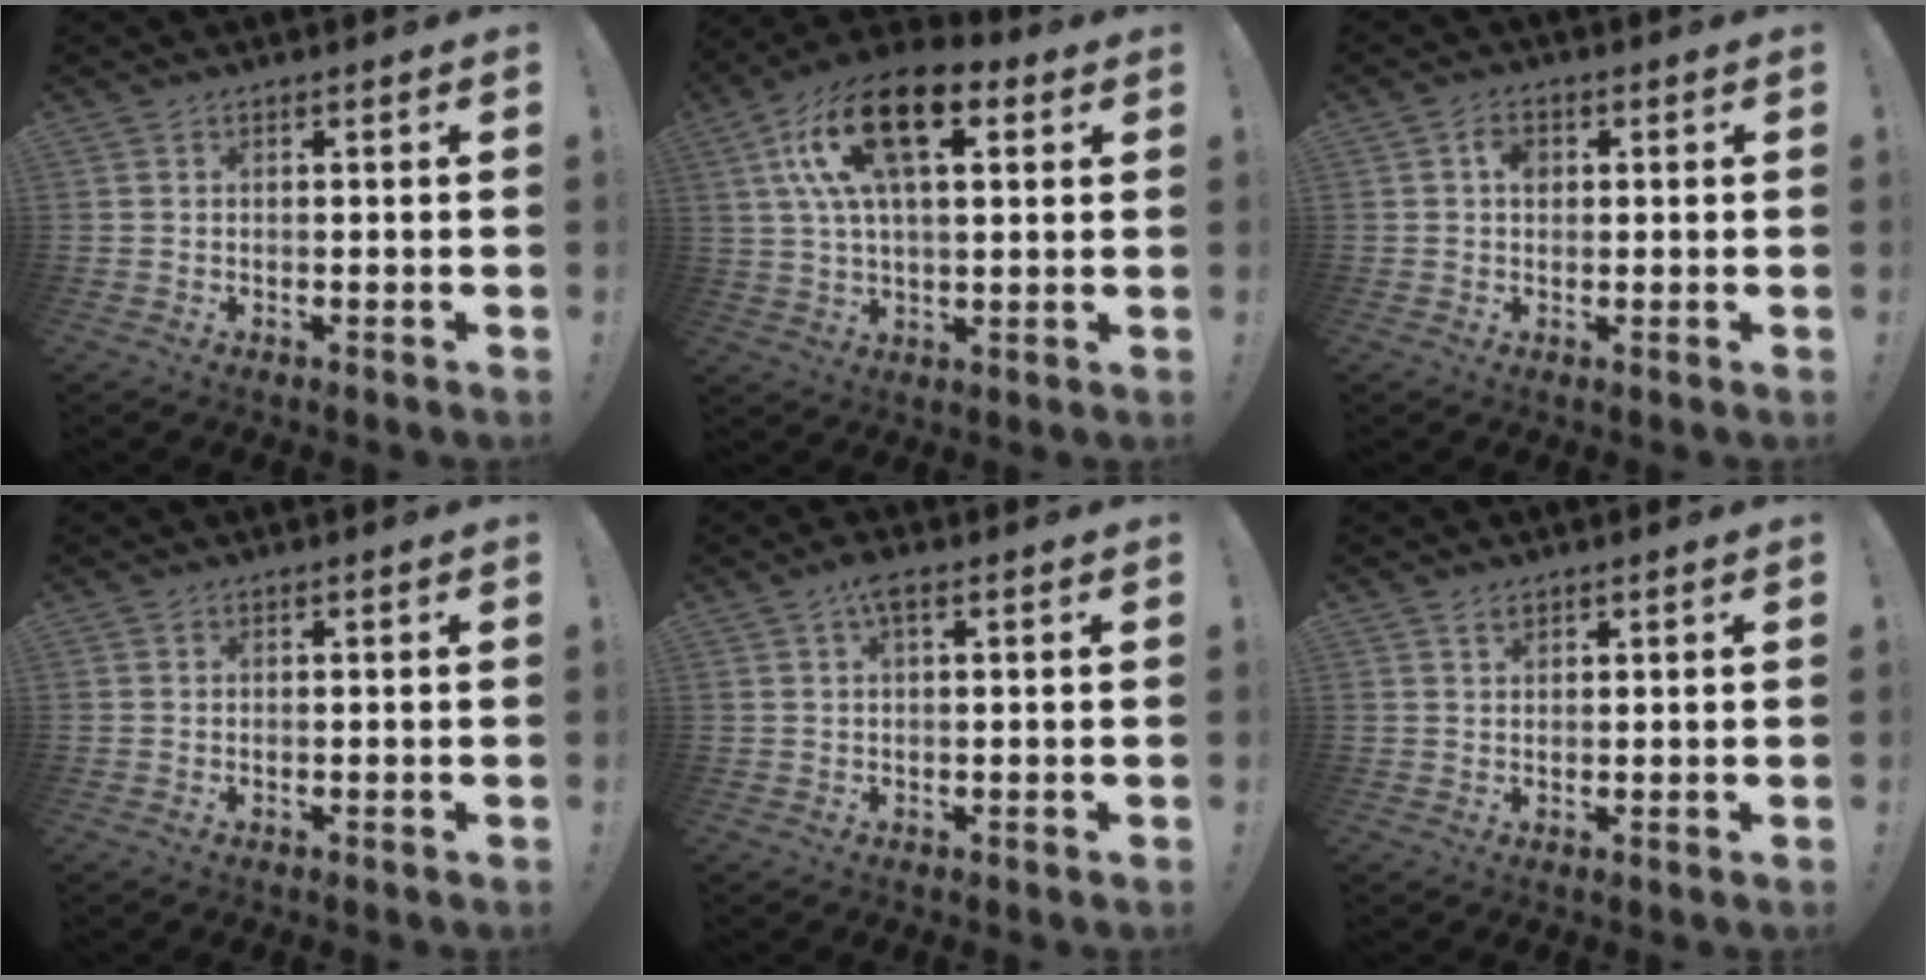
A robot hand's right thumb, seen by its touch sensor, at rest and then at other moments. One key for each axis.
{"total": 18.6, "fx": 7.5, "fy": 9.0, "fz": 14.5, "tx": -0.265, "ty": -0.016, "tz": 0.126}
{"total": 3.5, "fx": 0.8, "fy": 2.6, "fz": 2.1, "tx": -0.031, "ty": 0.002, "tz": 0.011}
{"total": 0.0}
{"total": 3.3, "fx": 1.7, "fy": 0.9, "fz": 2.7, "tx": -0.041, "ty": -0.004, "tz": 0.025}
{"total": 1.7, "fx": 1.3, "fy": 0.8, "fz": 0.7, "tx": -0.002, "ty": -0.006, "tz": 0.022}